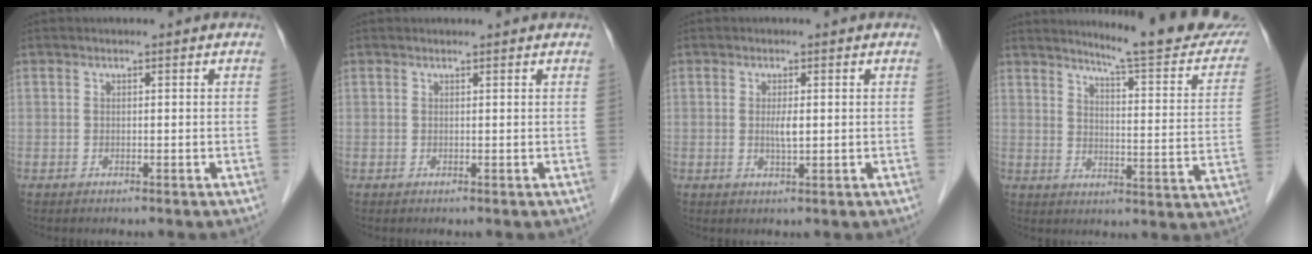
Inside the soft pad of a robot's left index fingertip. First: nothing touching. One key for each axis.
{"total": 1.7, "fx": 1.6, "fy": 0.1, "fz": 0.4, "tx": -0.011, "ty": 0.009, "tz": 0.019}
{"total": 2.0, "fx": 0.2, "fy": 0.3, "fz": 2.0, "tx": -0.041, "ty": -0.002, "tz": 0.004}
{"total": 18.3, "fx": 16.6, "fy": 1.2, "fz": 7.6, "tx": -0.094, "ty": -0.070, "tz": 0.198}